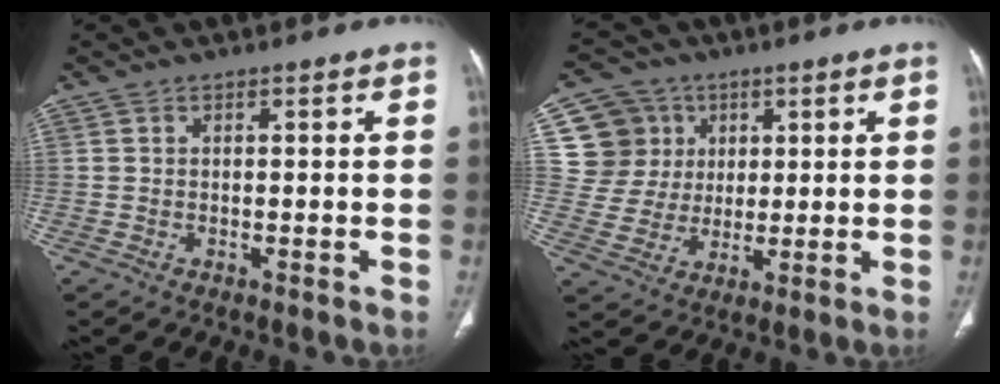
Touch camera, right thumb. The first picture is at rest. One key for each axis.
{"total": 11.1, "fx": 3.7, "fy": 10.4, "fz": 1.6, "tx": 0.010, "ty": -0.002, "tz": 0.072}